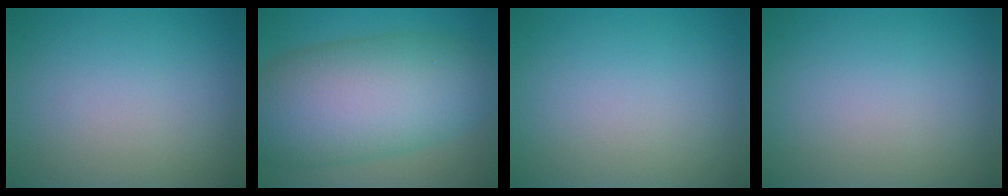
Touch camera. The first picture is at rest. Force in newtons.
{"total": 12.2, "press": 12.2, "slide": 0.5}
{"total": 0.0}
{"total": 0.0}